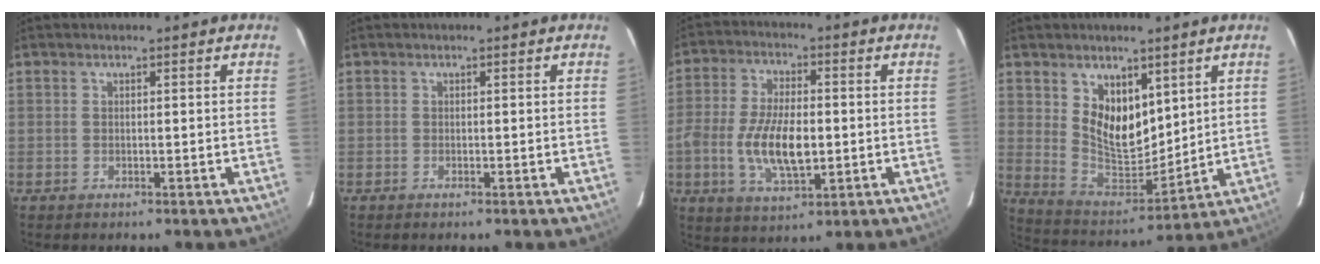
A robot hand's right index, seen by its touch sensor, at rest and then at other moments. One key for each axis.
{"total": 0.0}
{"total": 12.2, "fx": -2.1, "fy": 5.5, "fz": 10.7, "tx": -0.216, "ty": -0.003, "tz": -0.037}
{"total": 11.9, "fx": 5.3, "fy": 7.3, "fz": 7.8, "tx": -0.135, "ty": -0.006, "tz": 0.117}